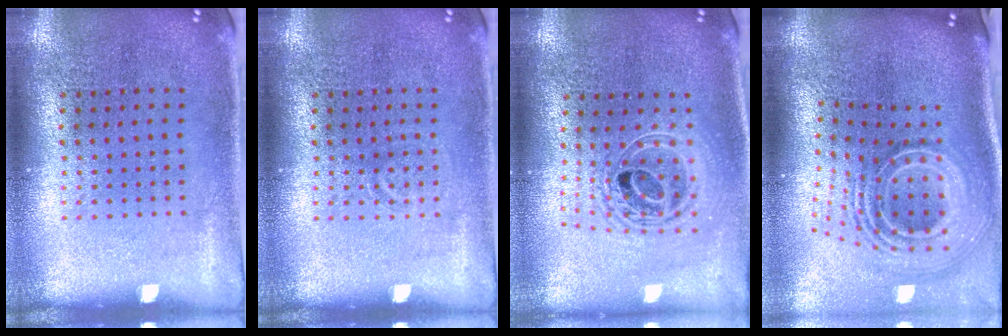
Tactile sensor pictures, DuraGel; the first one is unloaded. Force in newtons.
{"total": 0.8, "press": 0.7, "slide": 0.2}
{"total": 2.0, "press": 1.5, "slide": 1.3}
{"total": 3.2, "press": 2.0, "slide": 2.5}